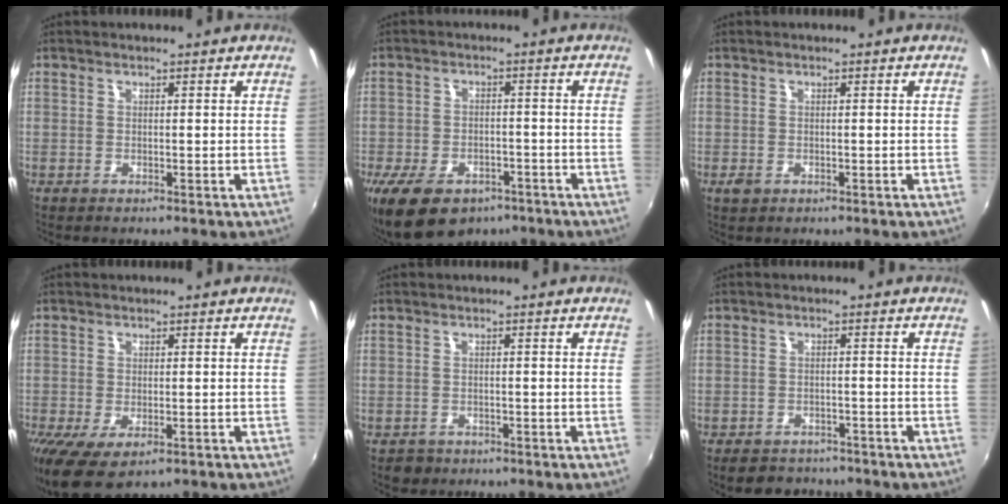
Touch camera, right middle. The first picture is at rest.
{"total": 13.3, "force": [-8.7, 7.5, 6.7], "torque": [-0.157, -0.022, -0.138]}
{"total": 1.5, "force": [-0.7, 1.1, 0.8], "torque": [-0.015, -0.003, -0.014]}
{"total": 7.0, "force": [-3.5, 3.4, 5.0], "torque": [-0.098, -0.035, -0.053]}
{"total": 2.4, "force": [-1.5, 1.9, 0.6], "torque": [-0.016, -0.003, -0.021]}
{"total": 5.7, "force": [-4.8, 2.9, 0.9], "torque": [-0.027, 0.007, -0.071]}